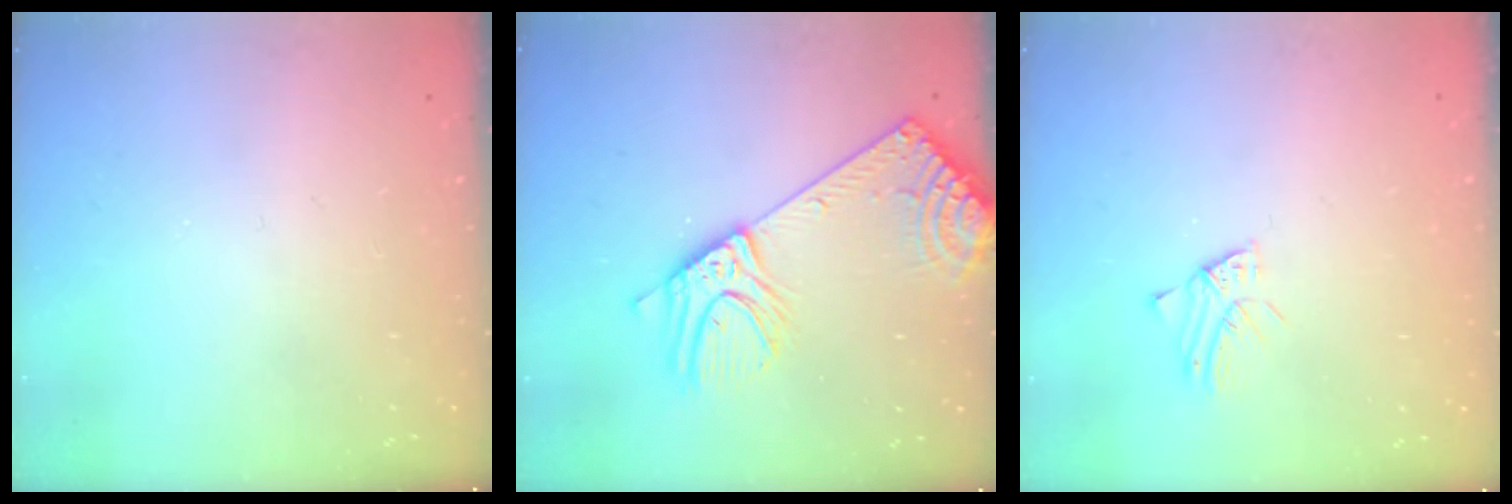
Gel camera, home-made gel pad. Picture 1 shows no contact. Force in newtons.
{"total": 17.2, "press": 16.8, "slide": 3.6}
{"total": 1.5, "press": 1.4, "slide": 0.1}